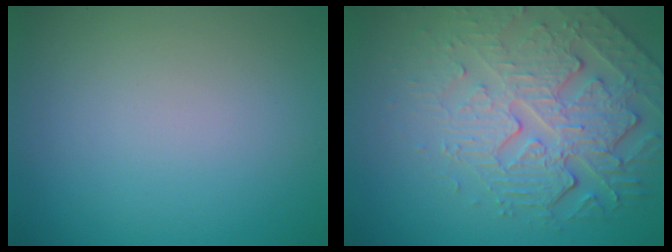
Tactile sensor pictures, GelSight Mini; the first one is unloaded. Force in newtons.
{"total": 5.0, "press": 4.5, "slide": 2.1}